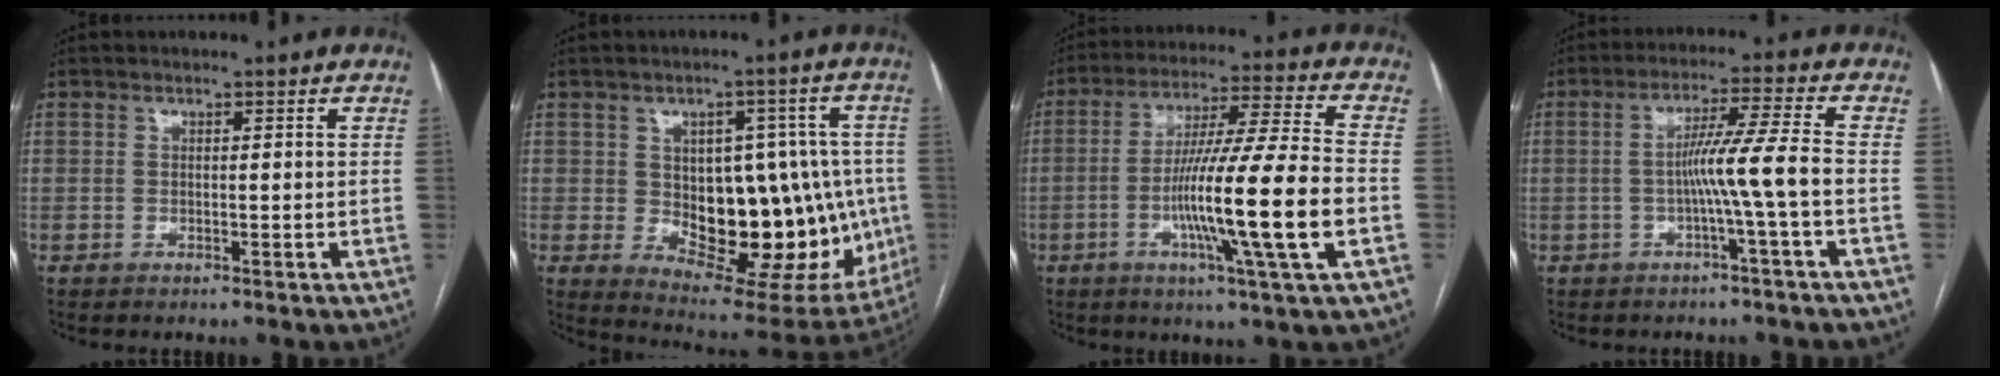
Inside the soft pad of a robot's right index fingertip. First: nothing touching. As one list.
[{"total": 21.1, "force": [-1.8, 10.7, 18.0], "torque": [-0.220, 0.015, 0.004]}, {"total": 17.2, "force": [-4.2, -1.1, 16.6], "torque": [-0.295, -0.009, -0.080]}, {"total": 7.2, "force": [-1.7, -1.8, 6.8], "torque": [-0.118, 0.014, -0.027]}]